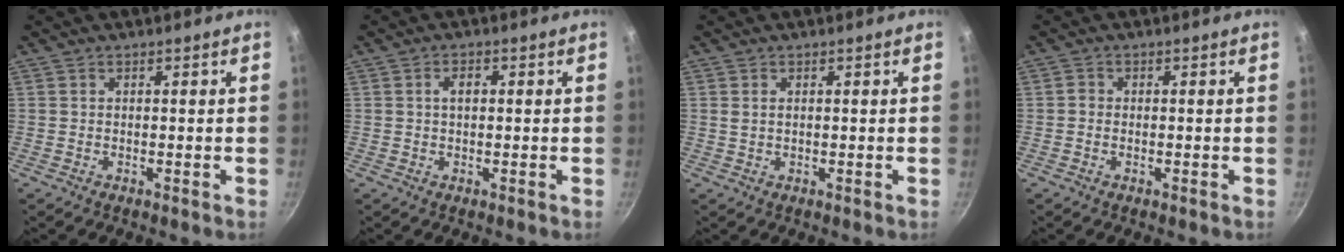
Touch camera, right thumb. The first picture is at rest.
{"total": 2.2, "force": [0.3, 1.3, 1.8], "torque": [-0.028, 0.007, 0.005]}
{"total": 1.1, "force": [0.3, 0.6, 0.9], "torque": [-0.024, 0.004, 0.011]}
{"total": 0.9, "force": [-0.2, 0.8, 0.3], "torque": [-0.003, 0.002, -0.007]}